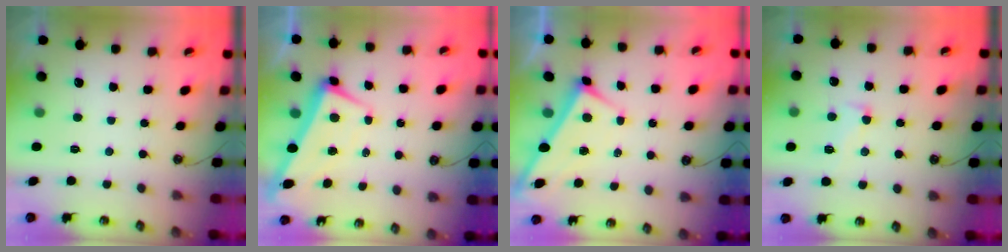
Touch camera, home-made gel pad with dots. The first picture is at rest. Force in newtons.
{"total": 2.3, "press": 1.5, "slide": 1.7}
{"total": 2.7, "press": 2.7, "slide": 0.4}
{"total": 1.8, "press": 0.0, "slide": 1.8}